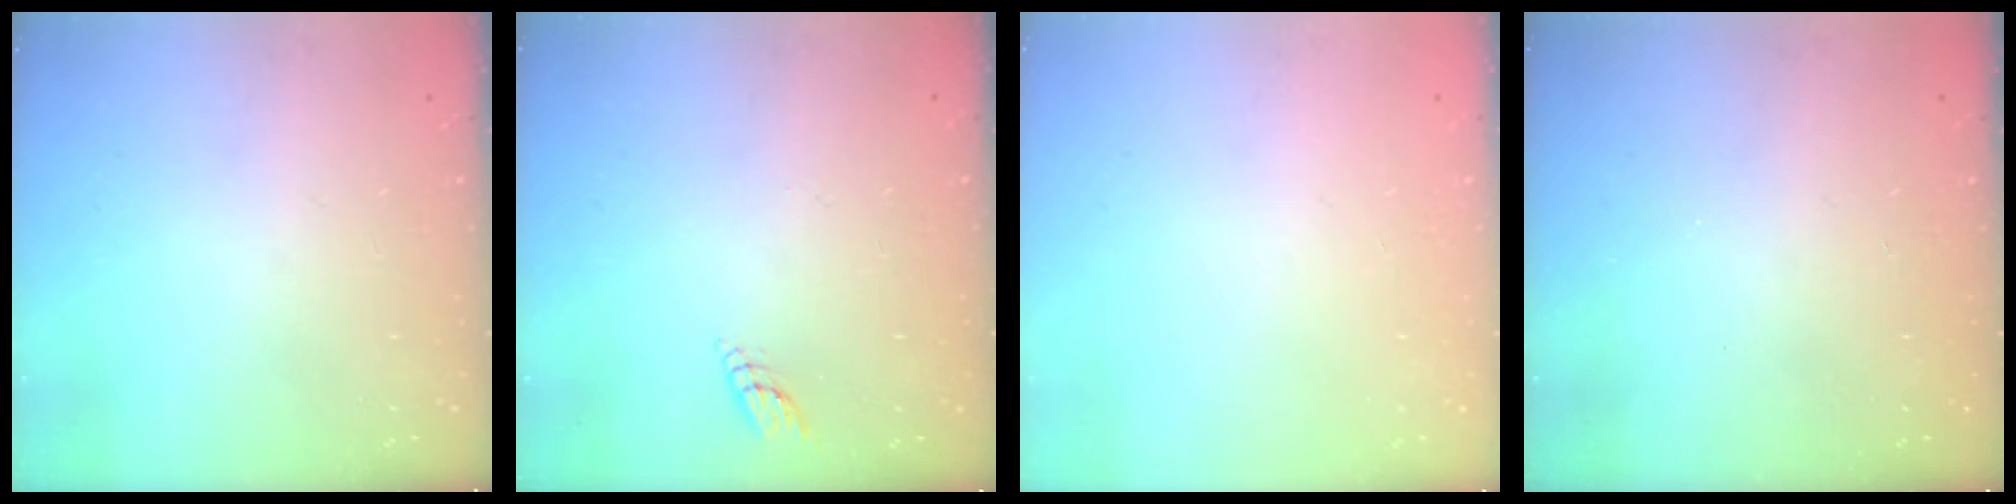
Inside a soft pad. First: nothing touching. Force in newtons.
{"total": 3.1, "press": 3.0, "slide": 0.3}
{"total": 0.0}
{"total": 0.0}